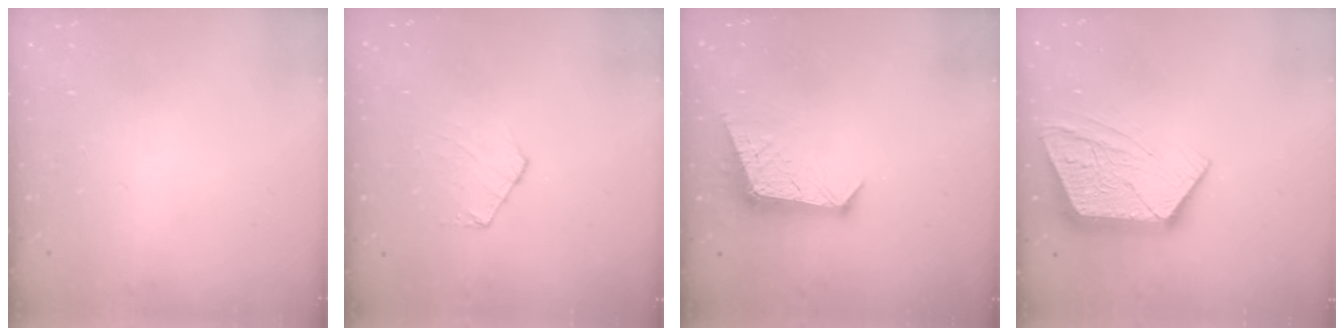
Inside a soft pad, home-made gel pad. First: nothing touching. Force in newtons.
{"total": 7.2, "press": 7.2, "slide": 0.7}
{"total": 8.9, "press": 8.9, "slide": 0.5}
{"total": 13.9, "press": 13.9, "slide": 1.0}